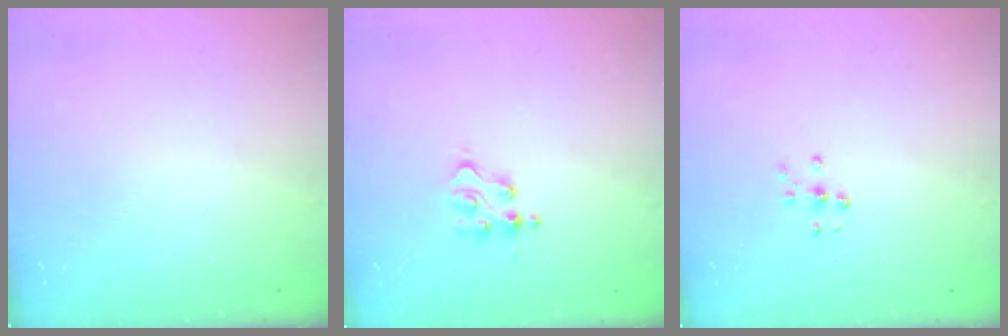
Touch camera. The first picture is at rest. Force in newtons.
{"total": 4.0, "press": 4.0, "slide": 0.3}
{"total": 5.6, "press": 5.6, "slide": 0.5}